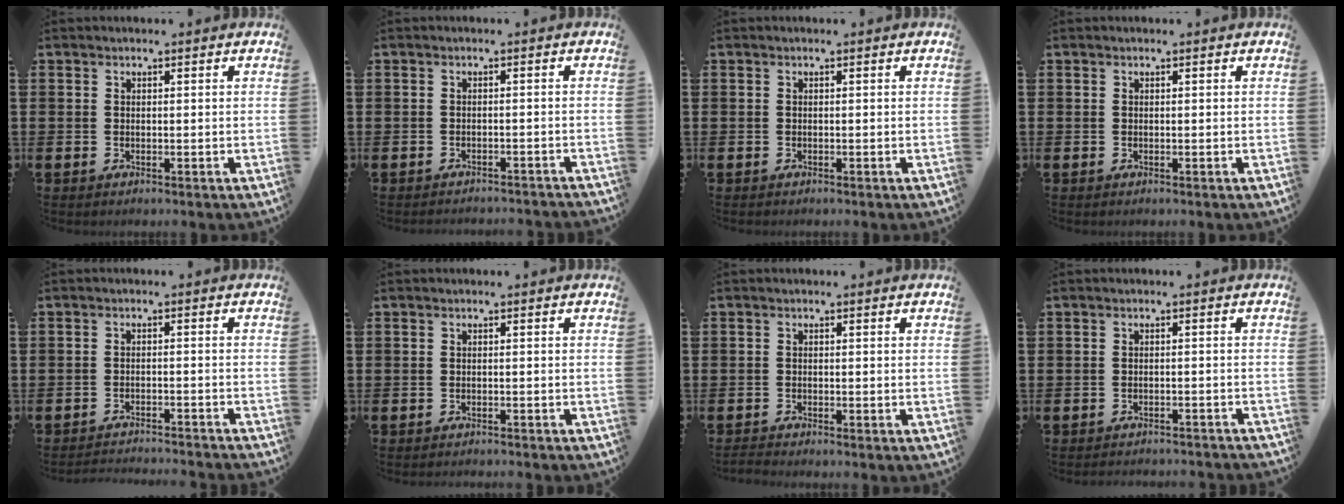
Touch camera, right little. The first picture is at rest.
{"total": 1.1, "force": [-1.1, -0.1, -0.1], "torque": [-0.001, 0.003, -0.023]}
{"total": 0.0}
{"total": 0.0}
{"total": 2.0, "force": [-2.0, -0.2, 0.0], "torque": [-0.002, 0.004, -0.043]}
{"total": 0.6, "force": [-0.6, -0.1, 0.0], "torque": [0.000, 0.000, -0.012]}
{"total": 0.8, "force": [-0.8, 0.0, 0.3], "torque": [-0.005, -0.001, -0.016]}
{"total": 1.4, "force": [-1.4, -0.1, -0.1], "torque": [-0.001, 0.005, -0.029]}